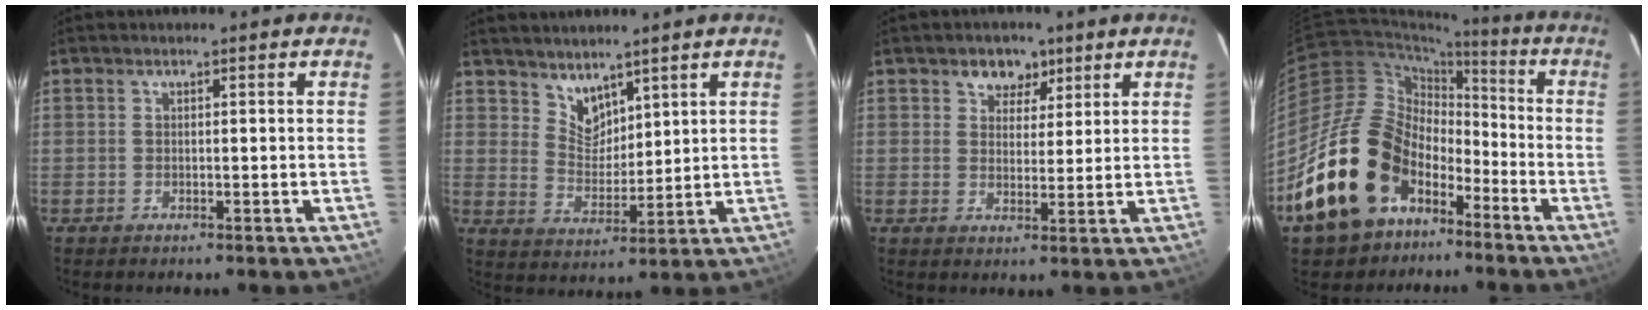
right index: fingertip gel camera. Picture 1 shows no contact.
{"total": 5.8, "force": [4.8, 2.9, 1.6], "torque": [-0.019, -0.002, 0.095]}
{"total": 5.0, "force": [3.0, 3.7, 1.5], "torque": [-0.015, 0.001, 0.047]}
{"total": 20.1, "force": [-10.7, 13.5, 10.4], "torque": [-0.217, 0.012, -0.164]}